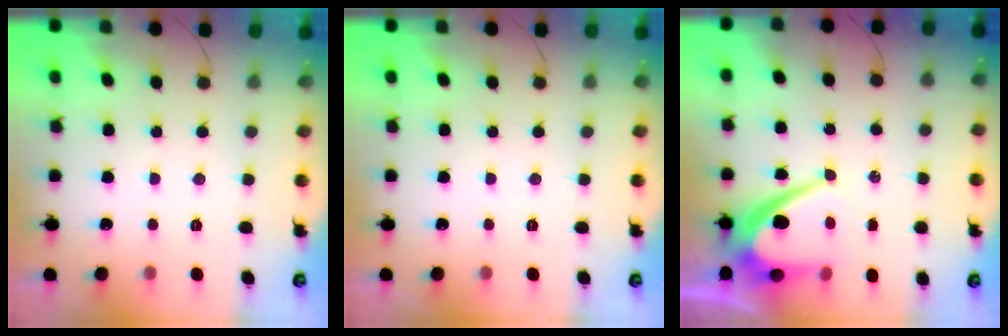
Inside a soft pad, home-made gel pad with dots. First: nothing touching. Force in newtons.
{"total": 0.0}
{"total": 10.3, "press": 10.3, "slide": 0.8}